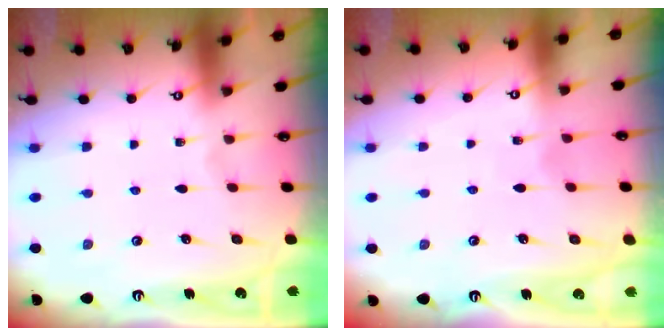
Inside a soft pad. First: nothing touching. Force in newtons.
{"total": 4.9, "press": 4.9, "slide": 0.6}